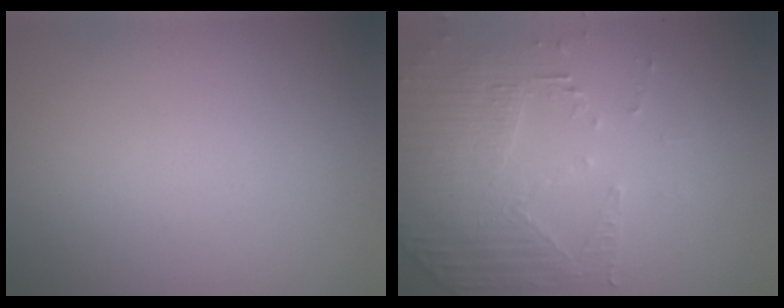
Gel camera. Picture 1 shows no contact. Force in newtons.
{"total": 5.1, "press": 3.6, "slide": 3.6}